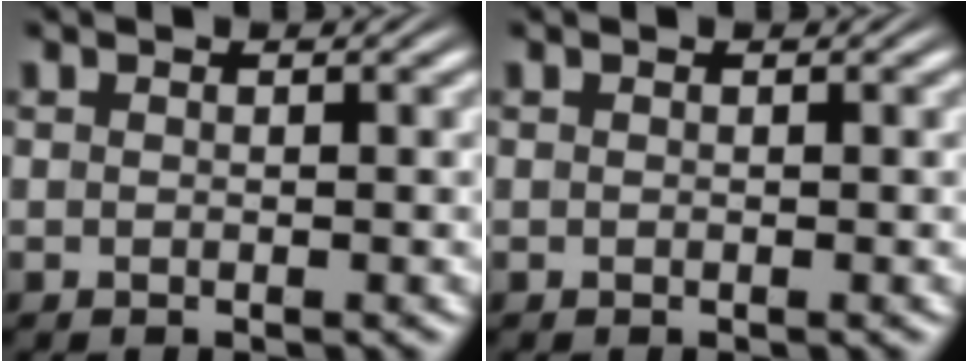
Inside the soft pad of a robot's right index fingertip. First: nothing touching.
{"total": 0.0}